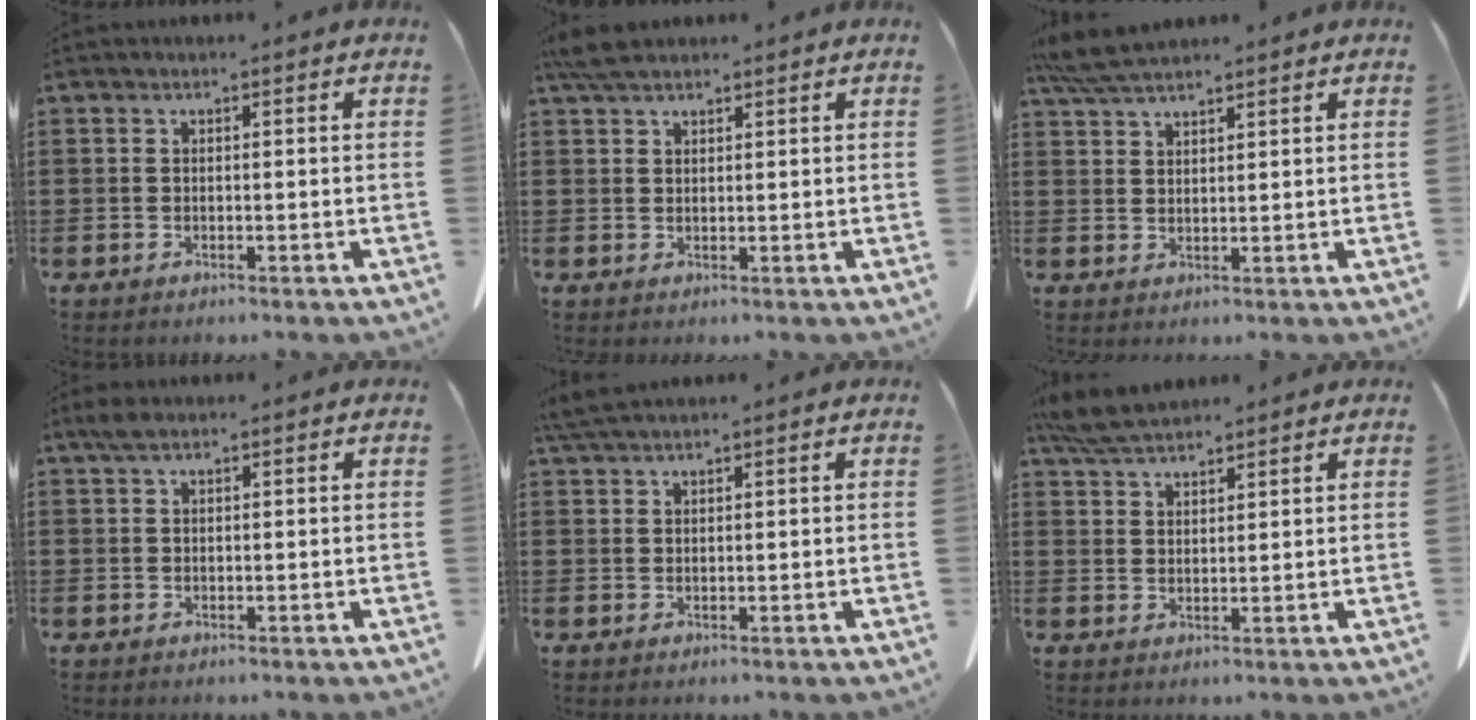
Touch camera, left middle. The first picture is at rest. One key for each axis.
{"total": 3.9, "fx": 3.1, "fy": 1.2, "fz": 2.1, "tx": -0.048, "ty": 0.001, "tz": 0.059}
{"total": 5.3, "fx": 4.5, "fy": 0.8, "fz": 2.6, "tx": -0.064, "ty": -0.008, "tz": 0.085}
{"total": 1.5, "fx": 0.9, "fy": 0.7, "fz": 1.0, "tx": -0.024, "ty": 0.003, "tz": 0.016}
{"total": 3.0, "fx": 2.5, "fy": 0.3, "fz": 1.6, "tx": -0.039, "ty": 0.000, "tz": 0.048}
{"total": 5.5, "fx": 4.8, "fy": 1.1, "fz": 2.3, "tx": -0.059, "ty": -0.010, "tz": 0.092}